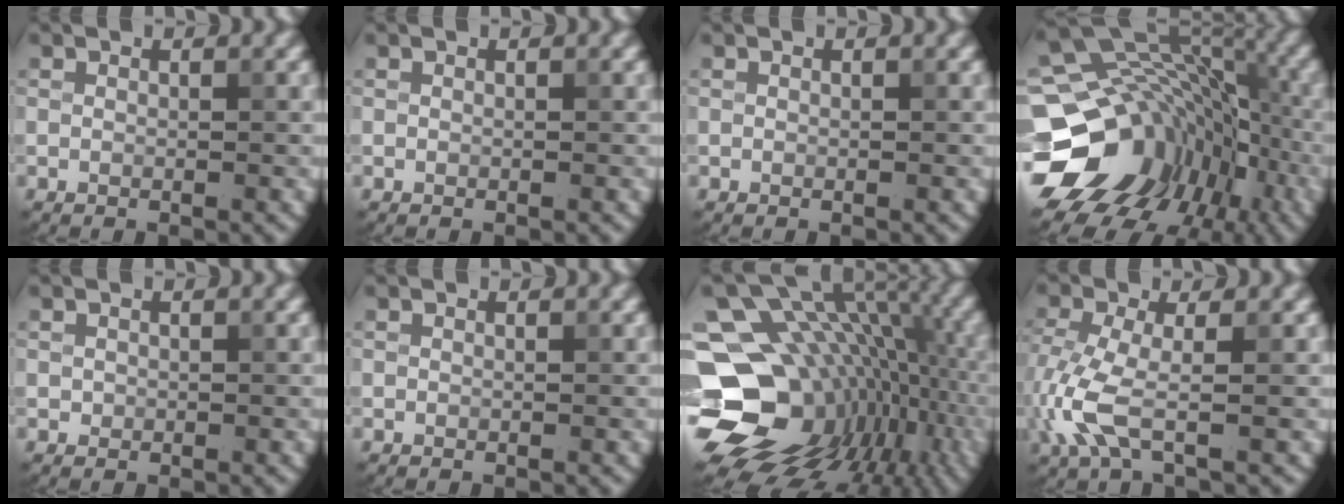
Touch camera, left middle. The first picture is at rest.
{"total": 0.0}
{"total": 0.0}
{"total": 15.8, "force": [-5.6, 12.3, 8.2], "torque": [-0.144, 0.004, -0.071]}
{"total": 0.5, "force": [0.1, 0.5, 0.1], "torque": [0.005, -0.003, 0.000]}
{"total": 0.0}
{"total": 17.1, "force": [-2.8, 12.4, 11.4], "torque": [-0.187, -0.008, -0.023]}
{"total": 4.5, "force": [-1.4, 1.6, 3.9], "torque": [-0.113, -0.009, -0.035]}